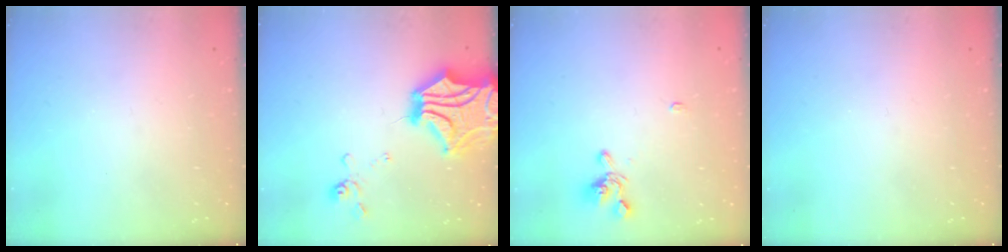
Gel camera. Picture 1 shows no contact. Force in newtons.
{"total": 14.1, "press": 13.6, "slide": 3.7}
{"total": 2.2, "press": 2.0, "slide": 0.8}
{"total": 0.0}